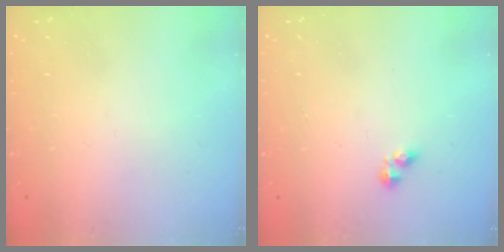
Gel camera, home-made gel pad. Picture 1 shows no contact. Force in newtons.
{"total": 2.5, "press": 2.5, "slide": 0.4}